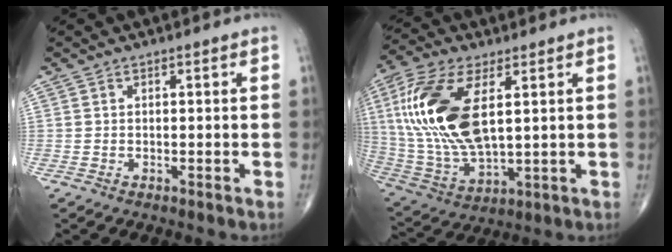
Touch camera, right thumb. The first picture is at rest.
{"total": 20.6, "force": [4.6, 9.7, 17.6], "torque": [-0.380, -0.018, 0.091]}